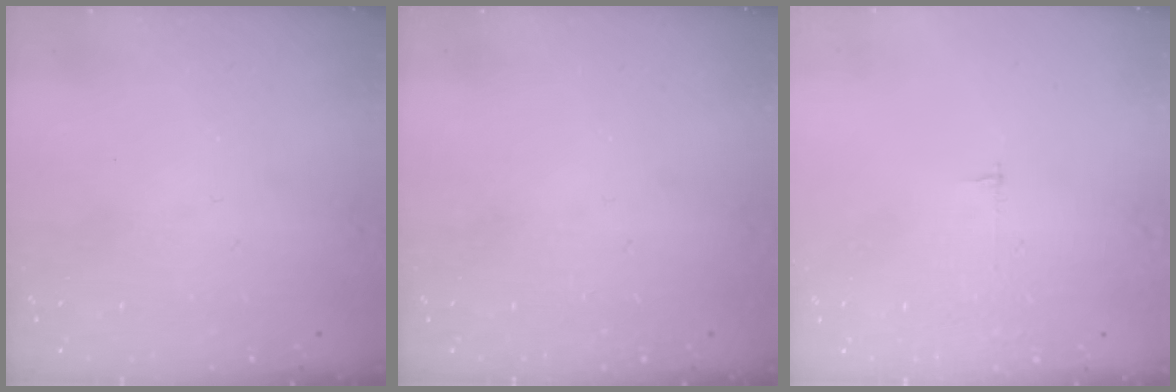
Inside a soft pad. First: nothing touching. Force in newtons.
{"total": 0.0}
{"total": 2.5, "press": 2.5, "slide": 0.2}